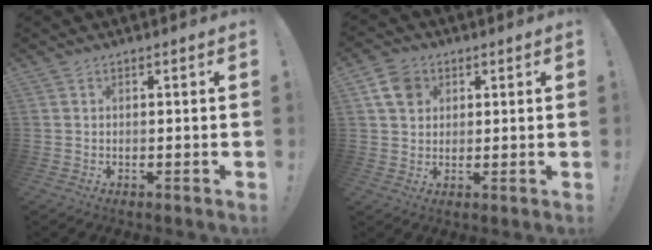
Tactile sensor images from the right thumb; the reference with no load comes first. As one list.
[{"total": 7.7, "force": [3.1, 6.1, 3.6], "torque": [-0.058, 0.001, 0.063]}]